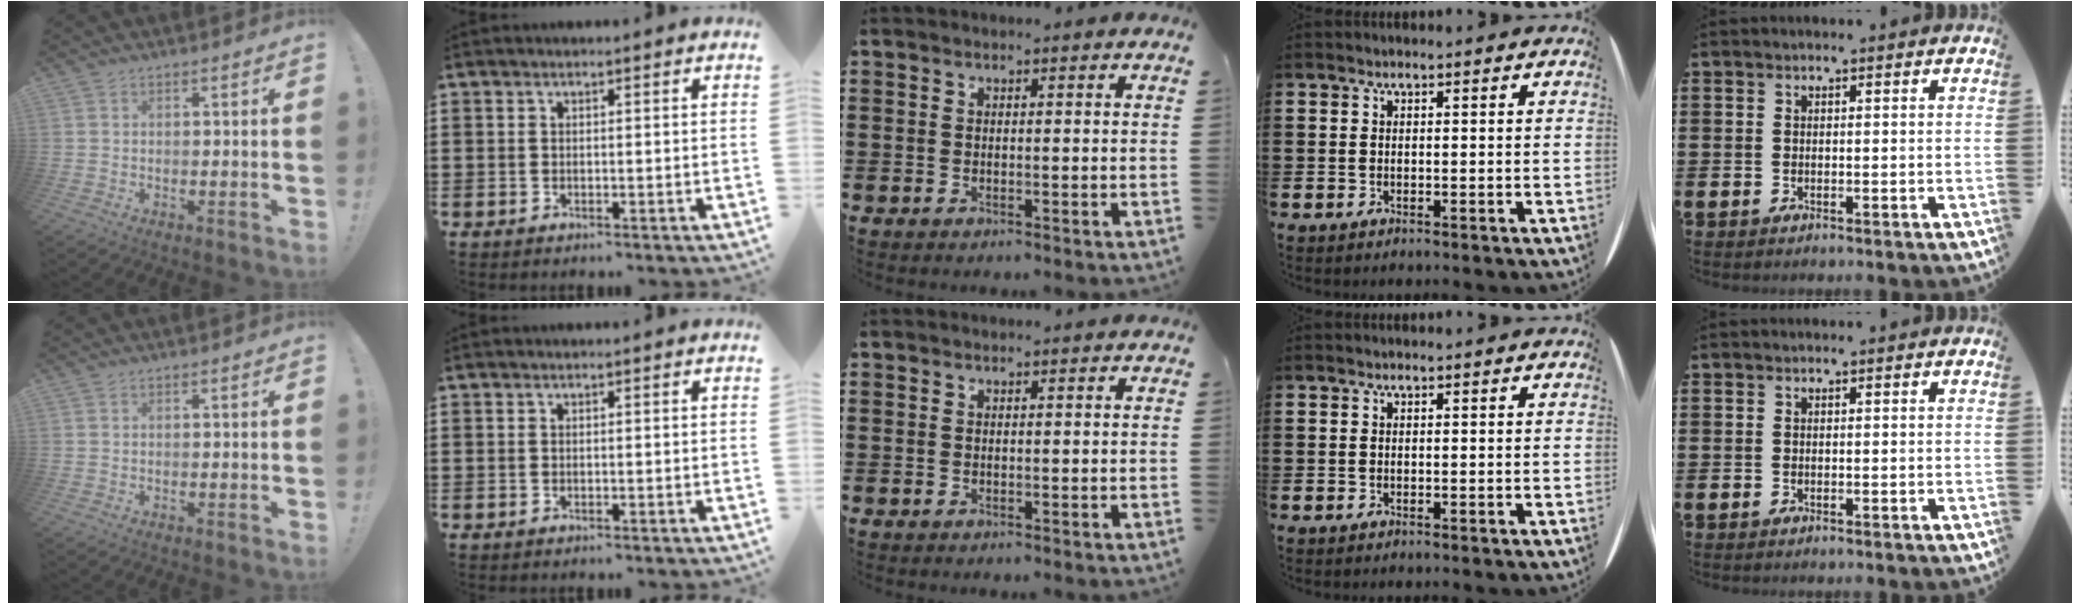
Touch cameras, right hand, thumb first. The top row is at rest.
{}